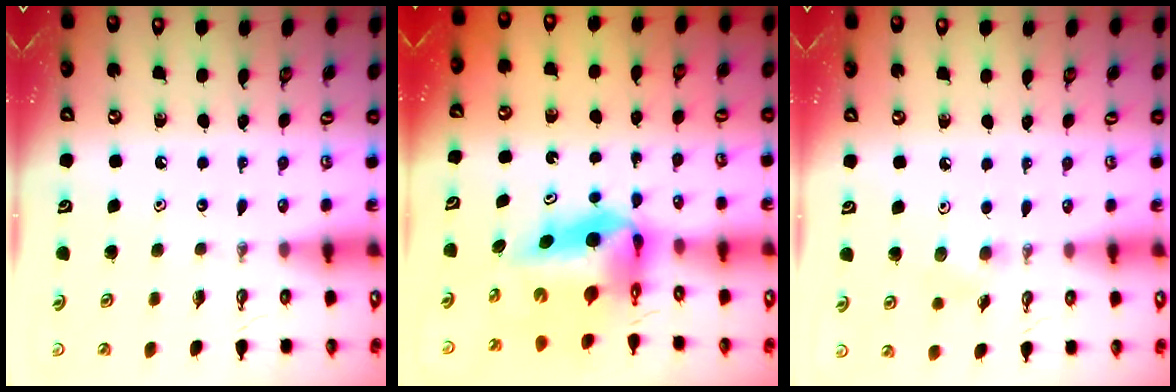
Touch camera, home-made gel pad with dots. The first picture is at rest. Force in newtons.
{"total": 8.1, "press": 7.9, "slide": 1.9}
{"total": 5.5, "press": 5.3, "slide": 1.3}